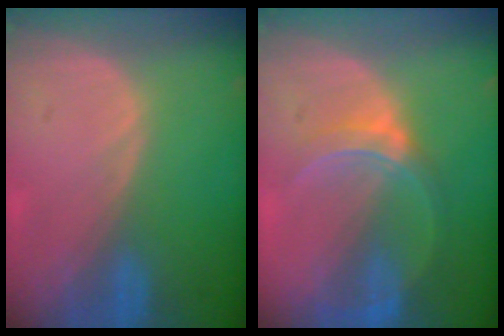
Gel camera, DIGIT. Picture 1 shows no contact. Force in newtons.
{"total": 6.0, "press": 5.5, "slide": 2.3}